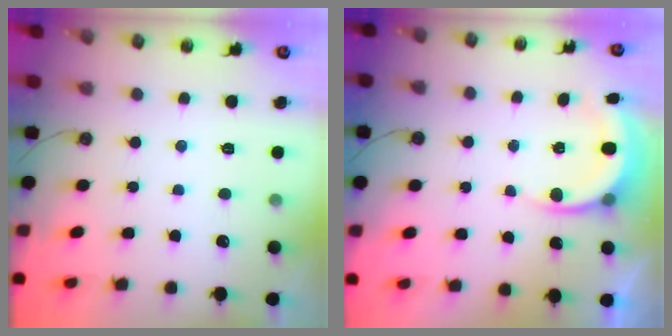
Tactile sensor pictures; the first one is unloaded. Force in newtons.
{"total": 6.2, "press": 6.1, "slide": 1.3}